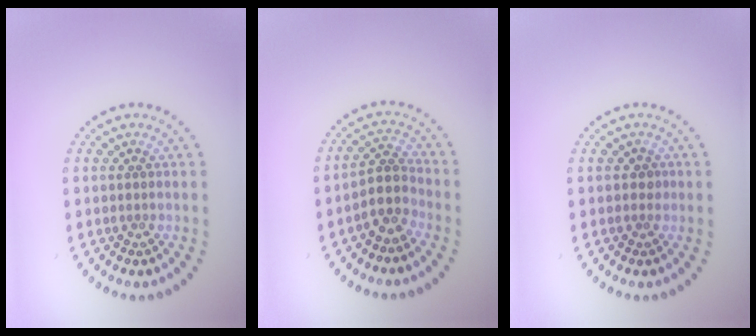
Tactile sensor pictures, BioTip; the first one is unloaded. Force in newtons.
{"total": 2.8, "press": 2.3, "slide": 1.7}
{"total": 0.8, "press": 0.8, "slide": 0.2}